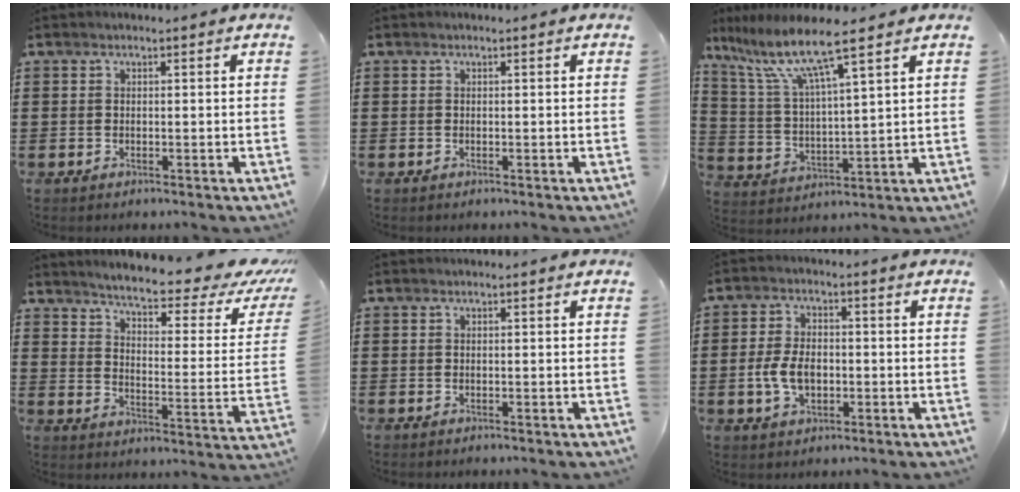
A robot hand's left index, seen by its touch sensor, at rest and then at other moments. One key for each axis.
{"total": 0.0}
{"total": 10.0, "fx": 7.4, "fy": 0.5, "fz": 6.8, "tx": -0.157, "ty": -0.034, "tz": 0.120}
{"total": 6.2, "fx": 5.1, "fy": 0.1, "fz": 3.5, "tx": -0.083, "ty": -0.042, "tz": 0.080}
{"total": 0.0}
{"total": 5.9, "fx": -1.0, "fy": 3.6, "fz": 4.6, "tx": -0.104, "ty": 0.001, "tz": -0.022}